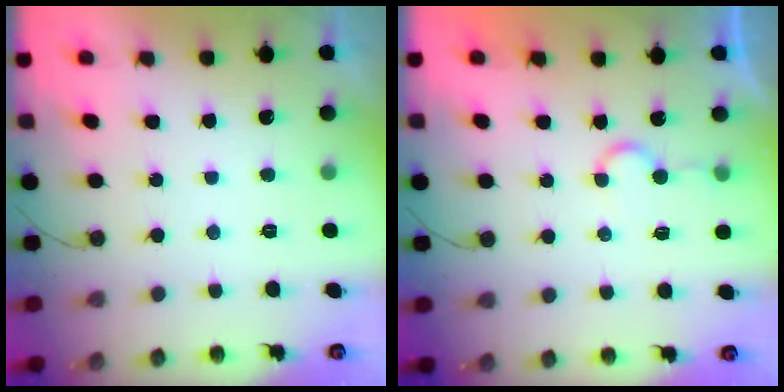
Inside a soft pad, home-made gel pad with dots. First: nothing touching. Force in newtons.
{"total": 4.2, "press": 4.2, "slide": 0.3}